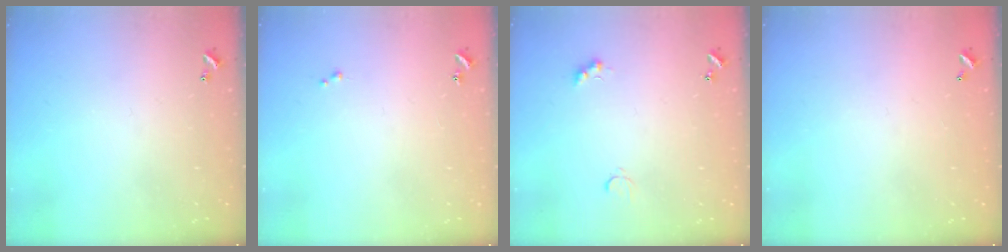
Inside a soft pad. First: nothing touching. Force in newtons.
{"total": 0.0}
{"total": 1.7, "press": 1.5, "slide": 0.6}
{"total": 2.8, "press": 2.8, "slide": 0.1}